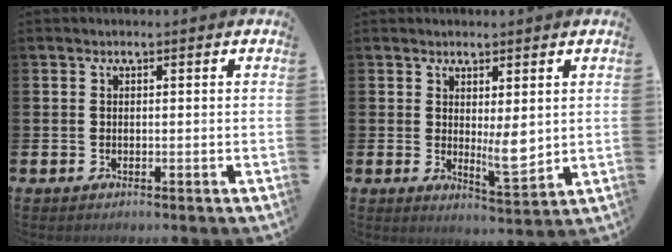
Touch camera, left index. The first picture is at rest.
{"total": 4.7, "force": [1.5, 1.8, 4.1], "torque": [-0.052, -0.021, 0.023]}